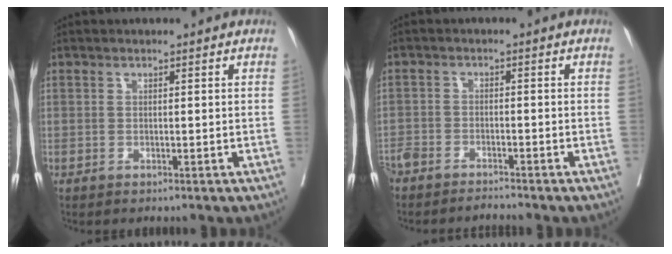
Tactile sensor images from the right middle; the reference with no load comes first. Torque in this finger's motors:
{"motor_torque": [0.15, -0.14, 0.13, 0.06]}